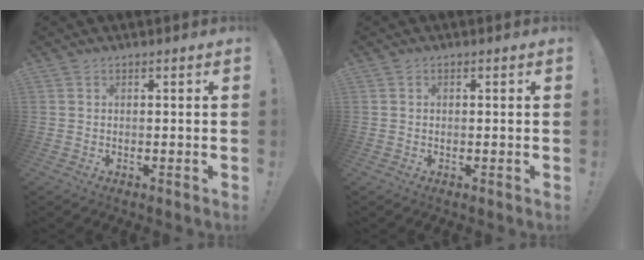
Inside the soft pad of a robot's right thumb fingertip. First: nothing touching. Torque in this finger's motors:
{"motor_torque": [-0.15, -0.06, -0.16, 0.07, 0.03]}